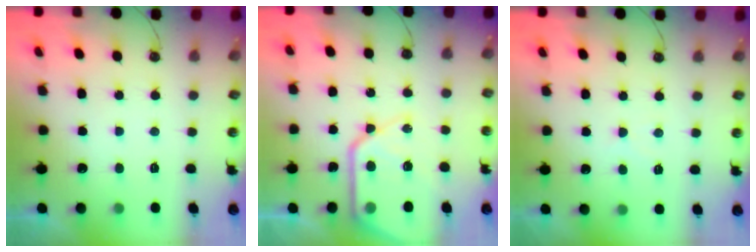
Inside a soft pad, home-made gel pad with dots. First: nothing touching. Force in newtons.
{"total": 17.2, "press": 17.1, "slide": 2.0}
{"total": 3.2, "press": 3.2, "slide": 0.5}